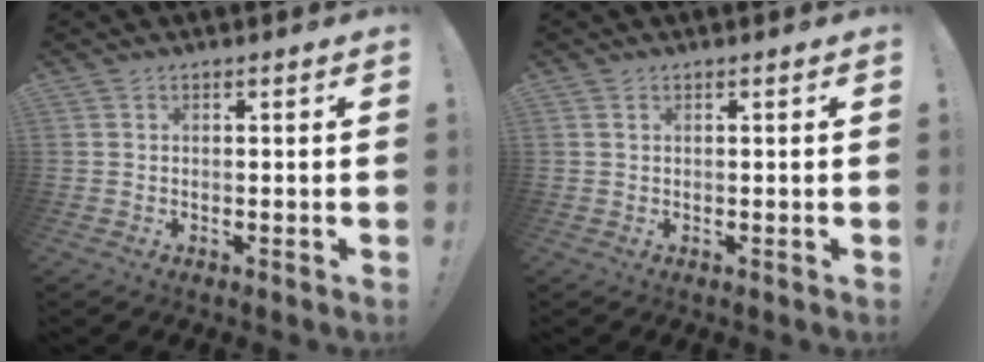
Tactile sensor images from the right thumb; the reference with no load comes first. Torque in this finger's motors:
{"motor_torque": [0.07, 0.21, -0.03, -0.25, 0.10]}